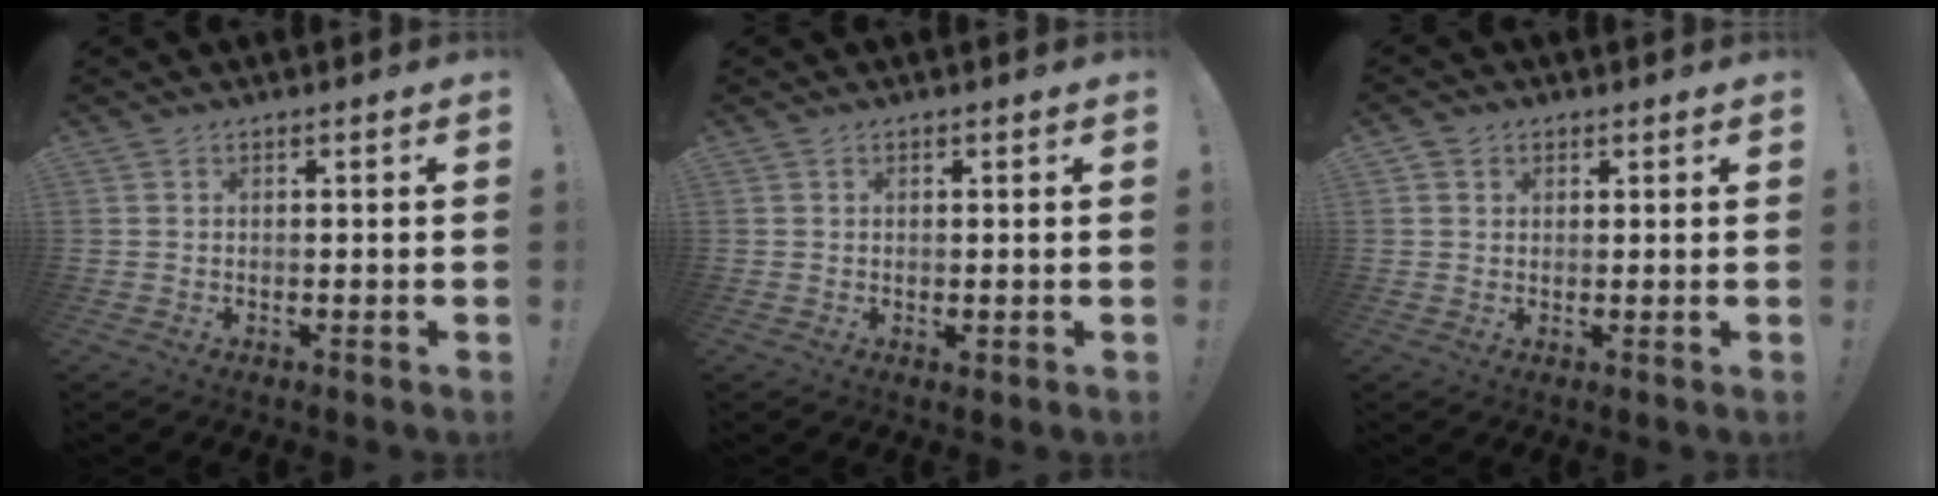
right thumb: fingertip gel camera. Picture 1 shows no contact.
{"total": 0.5, "force": [0.2, 0.4, 0.3], "torque": [-0.003, -0.001, 0.004]}
{"total": 2.1, "force": [1.0, 1.8, 0.5], "torque": [-0.008, 0.000, 0.019]}